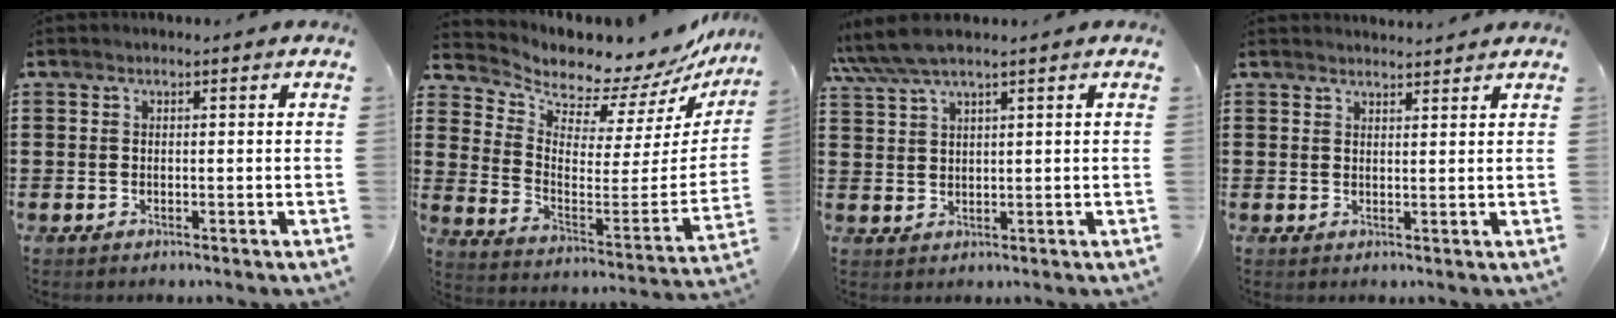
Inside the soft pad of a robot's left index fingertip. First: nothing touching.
{"total": 5.8, "force": [5.7, 1.1, 0.2], "torque": [-0.038, -0.074, 0.093]}
{"total": 4.1, "force": [3.2, 0.2, 2.6], "torque": [-0.059, -0.001, 0.058]}
{"total": 1.8, "force": [1.8, 0.0, 0.0], "torque": [-0.005, -0.001, 0.035]}